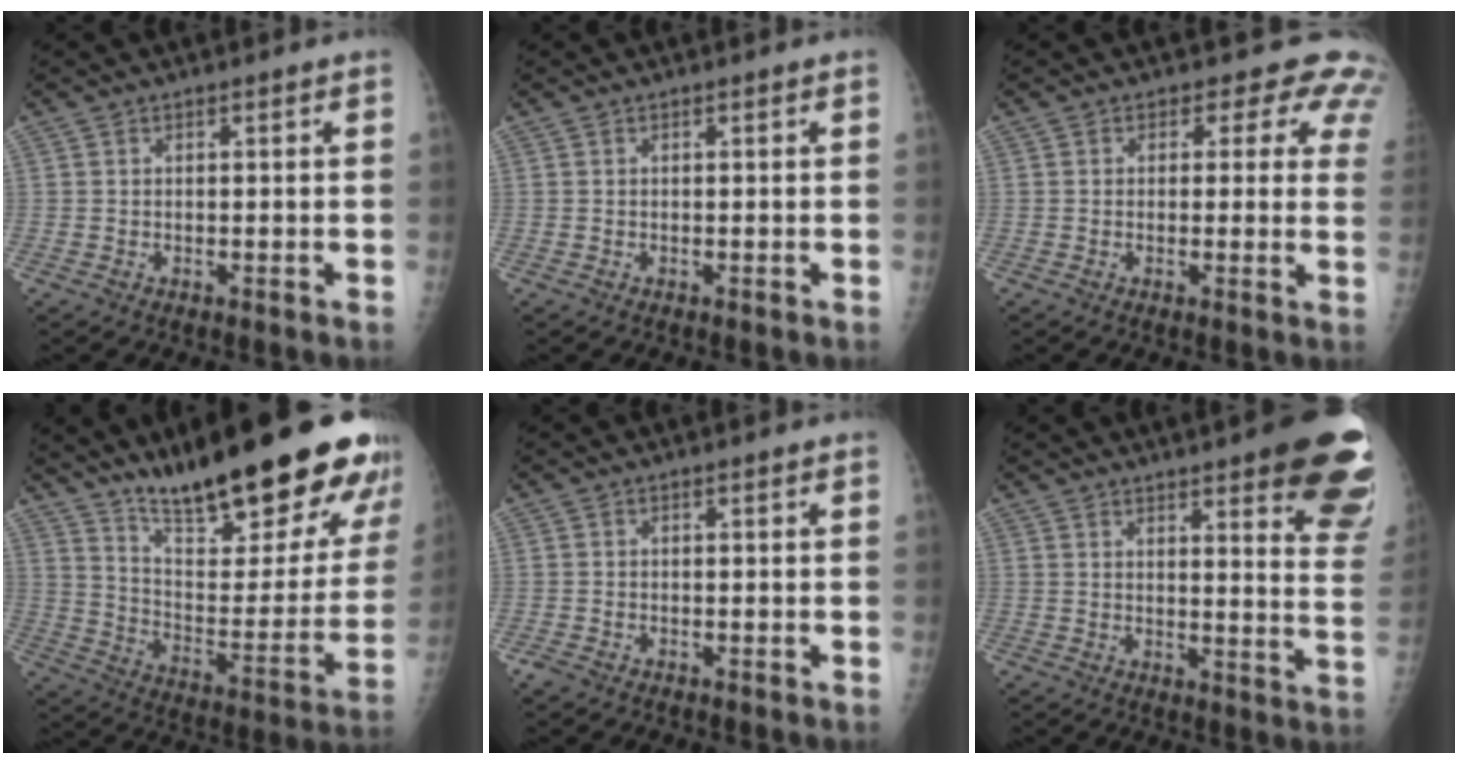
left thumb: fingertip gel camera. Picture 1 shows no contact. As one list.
[{"total": 0.0}, {"total": 7.6, "force": [5.7, 4.4, 2.4], "torque": [0.018, -0.019, 0.035]}, {"total": 28.4, "force": [20.4, 7.1, 18.5], "torque": [-0.237, -0.094, 0.312]}, {"total": 1.1, "force": [-0.8, 0.6, 0.4], "torque": [-0.014, -0.001, -0.017]}, {"total": 19.0, "force": [11.7, 4.2, 14.4], "torque": [-0.152, -0.053, 0.129]}]